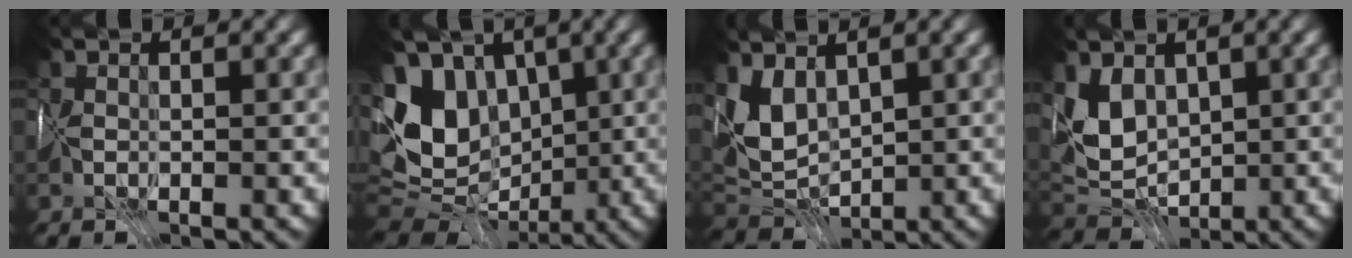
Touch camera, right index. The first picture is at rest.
{"total": 9.2, "force": [1.4, 7.0, 5.7], "torque": [-0.120, 0.007, 0.015]}
{"total": 3.1, "force": [2.2, 1.5, 1.5], "torque": [-0.038, -0.002, 0.045]}
{"total": 2.9, "force": [1.8, 1.9, 1.2], "torque": [-0.033, -0.003, 0.038]}